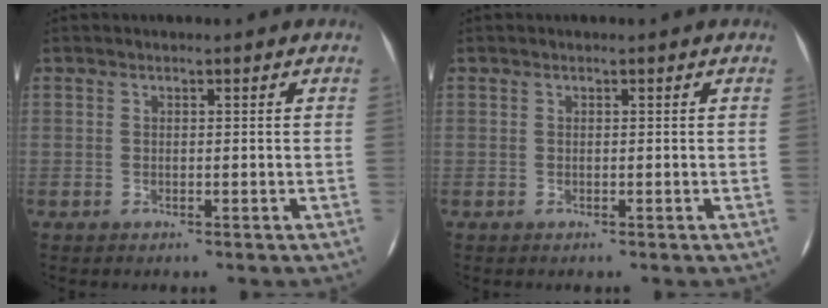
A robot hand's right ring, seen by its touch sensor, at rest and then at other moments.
{"total": 0.0}